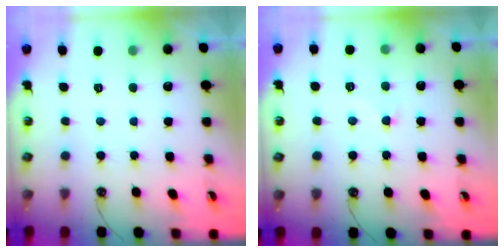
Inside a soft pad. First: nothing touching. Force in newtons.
{"total": 4.1, "press": 4.1, "slide": 0.7}